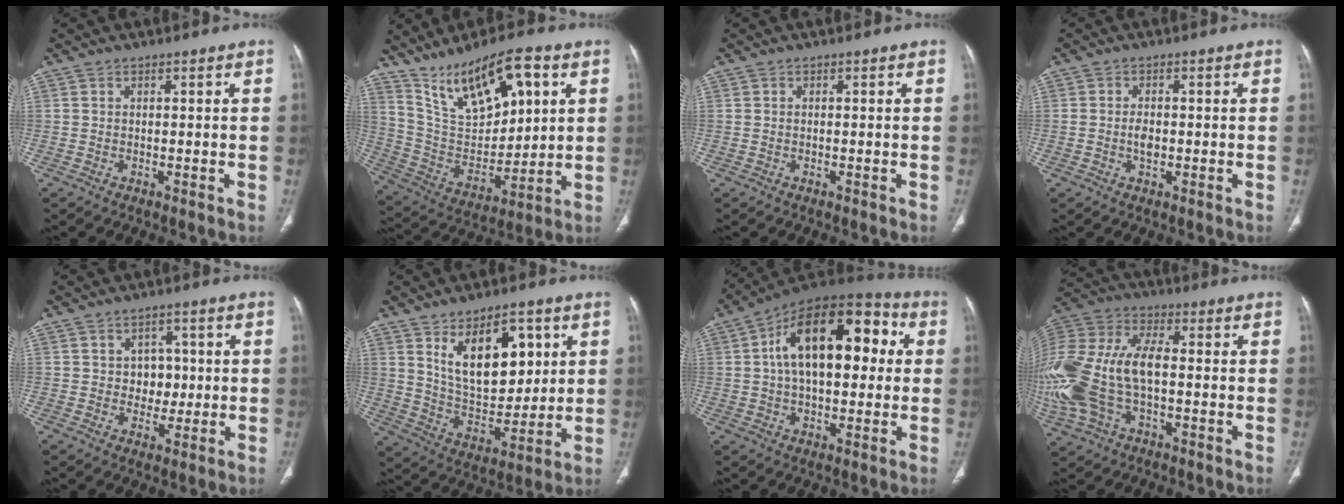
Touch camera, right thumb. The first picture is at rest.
{"total": 19.7, "force": [9.9, 8.7, 14.7], "torque": [-0.213, -0.032, 0.194]}
{"total": 0.0}
{"total": 2.4, "force": [-0.3, 1.4, 1.9], "torque": [-0.032, 0.001, -0.007]}
{"total": 5.4, "force": [0.5, 4.3, 3.2], "torque": [-0.008, 0.001, 0.009]}
{"total": 16.8, "force": [6.9, 9.1, 12.4], "torque": [-0.153, -0.039, 0.136]}
{"total": 21.5, "force": [3.9, 11.6, 17.7], "torque": [-0.250, 0.035, 0.048]}
{"total": 24.7, "force": [-2.7, 14.1, 20.1], "torque": [-0.497, 0.014, -0.040]}